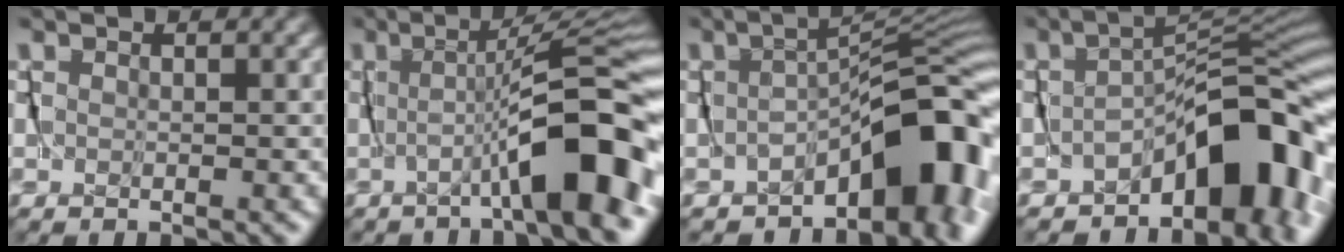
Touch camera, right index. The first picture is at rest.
{"total": 6.4, "force": [-3.0, -1.1, 5.5], "torque": [-0.039, 0.029, -0.049]}
{"total": 7.2, "force": [-3.9, 2.6, 5.5], "torque": [-0.065, -0.002, -0.059]}
{"total": 7.3, "force": [-4.2, 2.7, 5.2], "torque": [-0.058, 0.012, -0.075]}